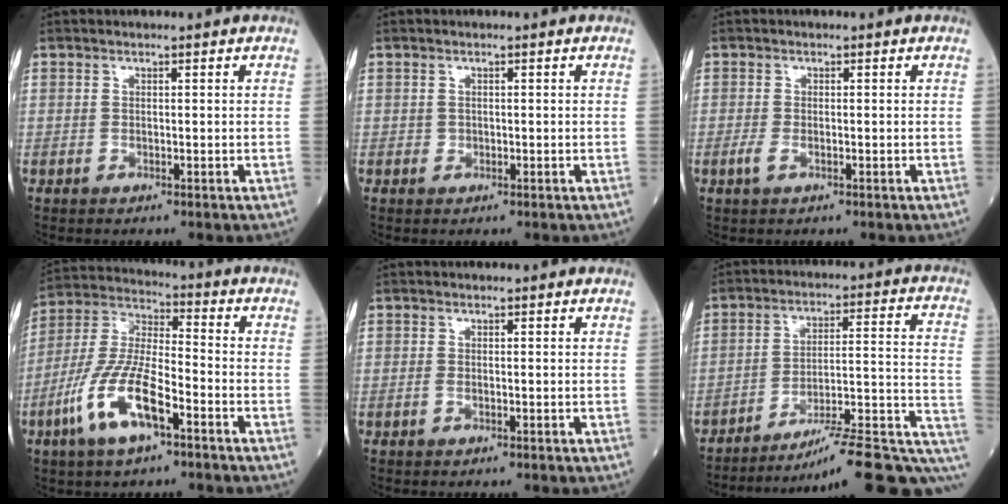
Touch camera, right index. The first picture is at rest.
{"total": 0.6, "force": [0.0, 0.6, 0.2], "torque": [-0.001, 0.002, -0.001]}
{"total": 1.6, "force": [-0.6, 0.7, 1.3], "torque": [-0.033, -0.002, -0.011]}
{"total": 12.9, "force": [-5.9, 3.6, 10.9], "torque": [-0.232, -0.003, -0.114]}
{"total": 0.6, "force": [-0.2, 0.3, 0.5], "torque": [-0.014, -0.001, -0.003]}
{"total": 17.9, "force": [-12.5, 1.5, 12.7], "torque": [-0.117, 0.040, -0.179]}